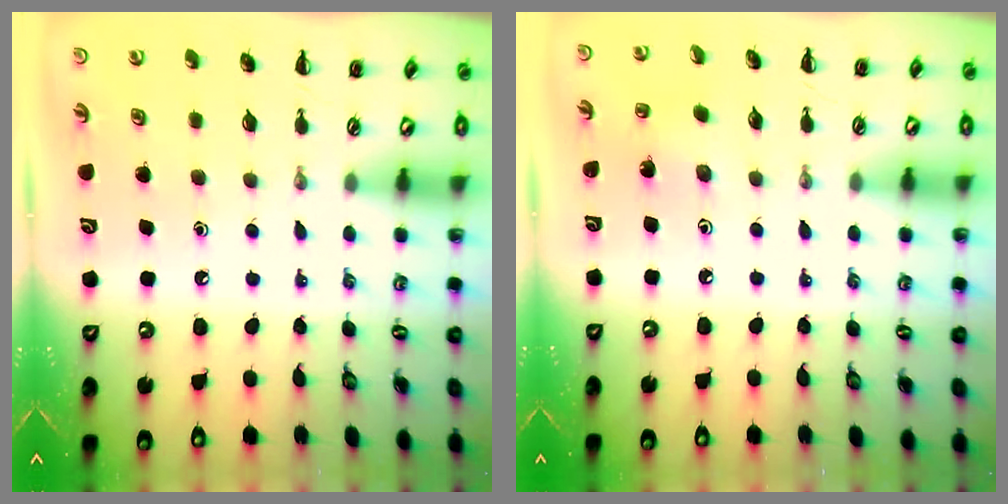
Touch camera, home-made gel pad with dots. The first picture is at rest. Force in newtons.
{"total": 1.4, "press": 1.2, "slide": 0.6}